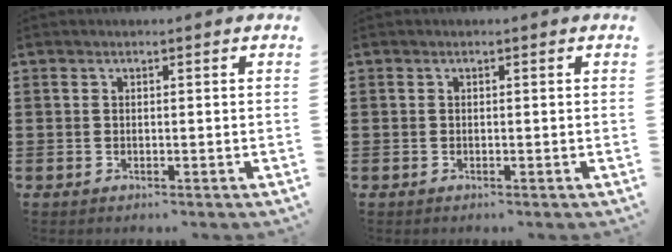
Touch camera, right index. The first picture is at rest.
{"total": 0.0}